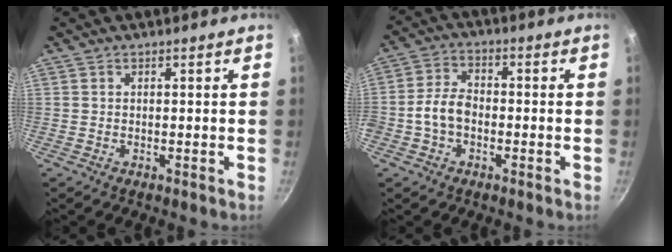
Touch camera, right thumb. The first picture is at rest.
{"total": 6.2, "force": [-1.7, 4.4, 4.1], "torque": [-0.066, 0.027, -0.042]}